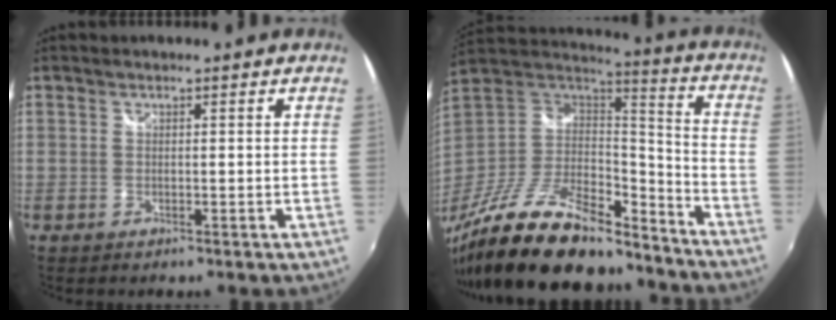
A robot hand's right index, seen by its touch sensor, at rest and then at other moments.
{"total": 30.7, "force": [-22.0, 11.6, 18.0], "torque": [-0.345, -0.023, -0.349]}